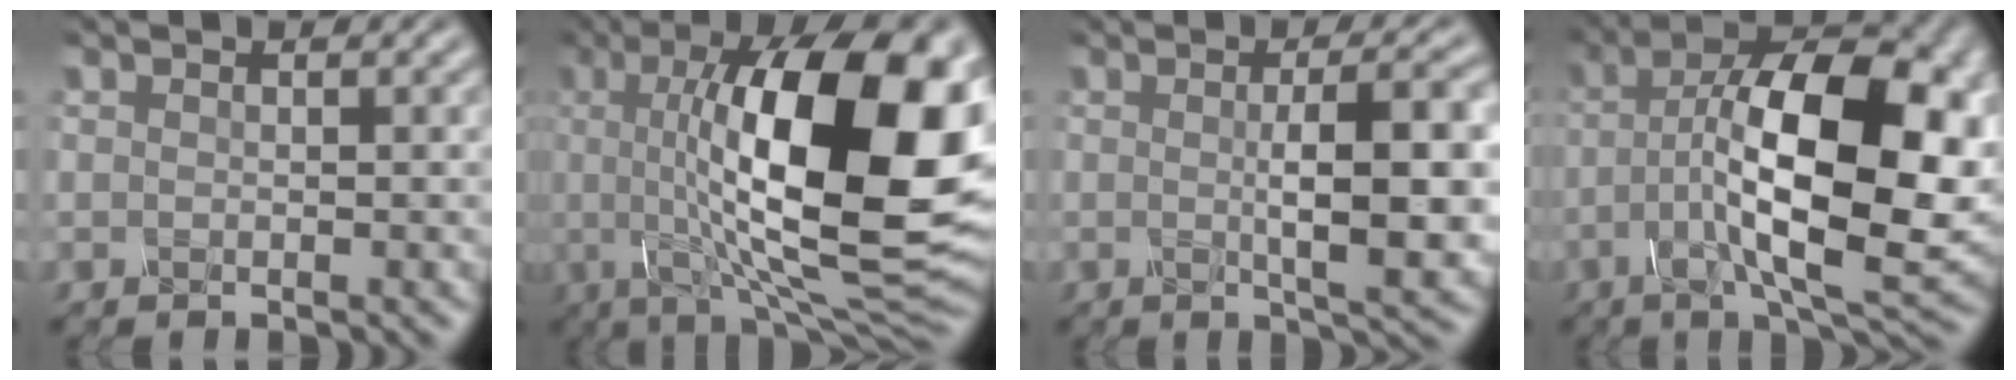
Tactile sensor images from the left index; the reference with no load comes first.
{"total": 18.3, "force": [2.5, 6.1, 17.0], "torque": [-0.235, 0.007, 0.040]}
{"total": 7.6, "force": [0.0, 1.8, 7.4], "torque": [-0.100, 0.001, 0.001]}
{"total": 14.9, "force": [-1.0, 5.7, 13.7], "torque": [-0.213, 0.011, -0.022]}